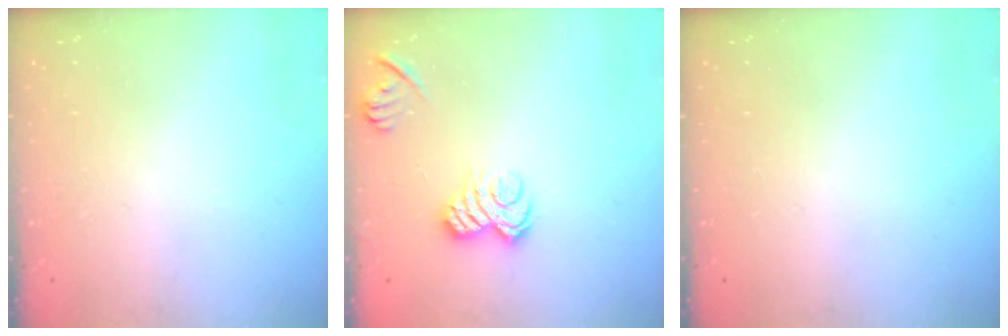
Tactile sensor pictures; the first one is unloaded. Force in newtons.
{"total": 8.7, "press": 8.7, "slide": 0.3}
{"total": 0.0}